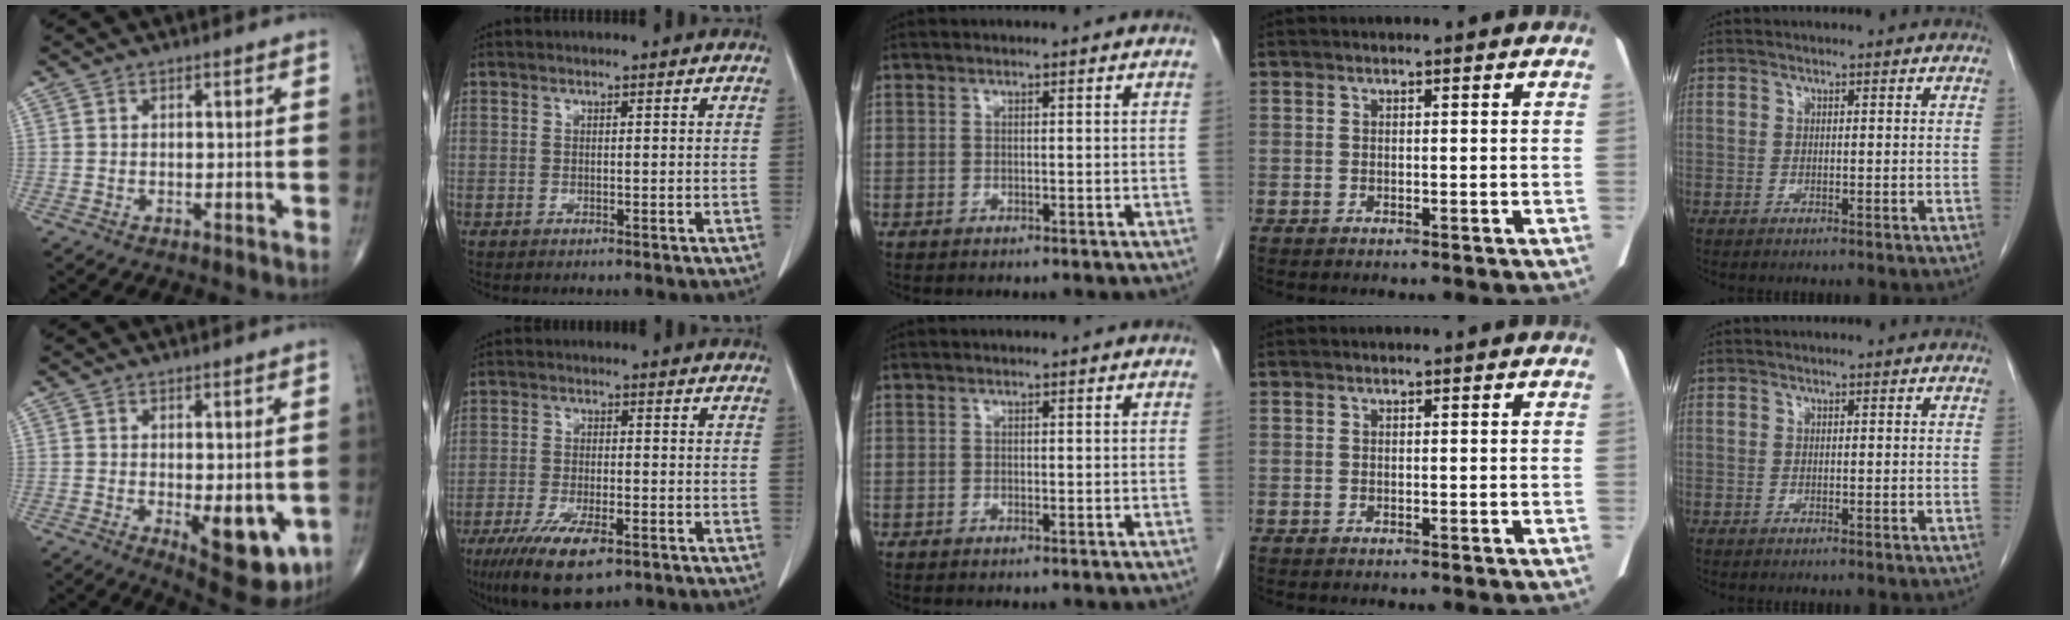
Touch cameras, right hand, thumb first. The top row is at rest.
{"thumb": {"total": 11.3, "force": [-2.7, 4.8, 9.9], "torque": [-0.102, -0.020, -0.024]}, "index": {"total": 9.4, "force": [-5.6, 2.9, 7.0], "torque": [-0.125, -0.017, -0.093]}}